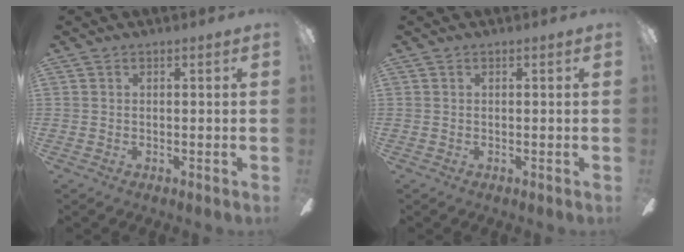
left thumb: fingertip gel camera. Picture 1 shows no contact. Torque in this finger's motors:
{"motor_torque": [-0.01, 0.01, 0.00, 0.01, 0.00]}